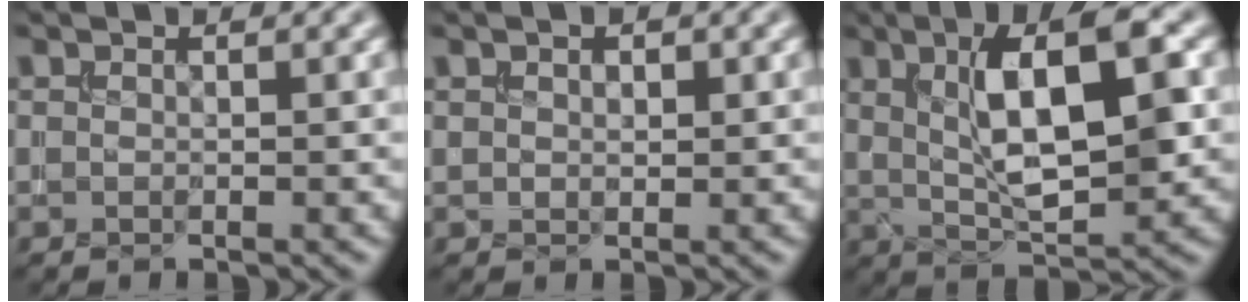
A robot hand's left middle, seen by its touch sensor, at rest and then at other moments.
{"total": 1.2, "force": [0.7, 0.6, 0.8], "torque": [-0.012, 0.001, 0.012]}
{"total": 9.1, "force": [1.9, 3.1, 8.4], "torque": [-0.136, 0.005, 0.032]}